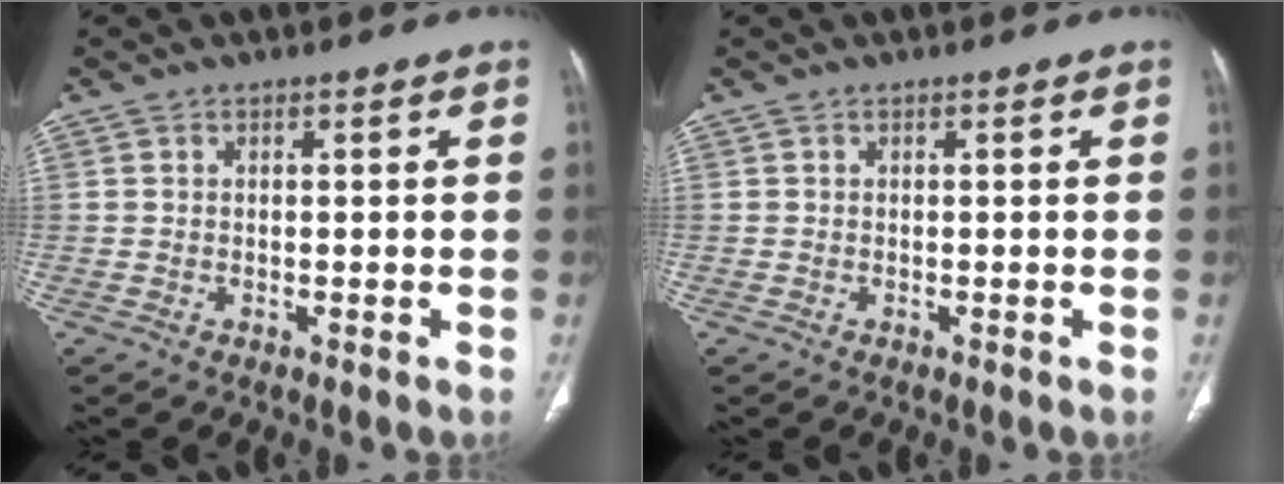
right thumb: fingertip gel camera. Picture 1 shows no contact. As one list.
[{"total": 0.0}]